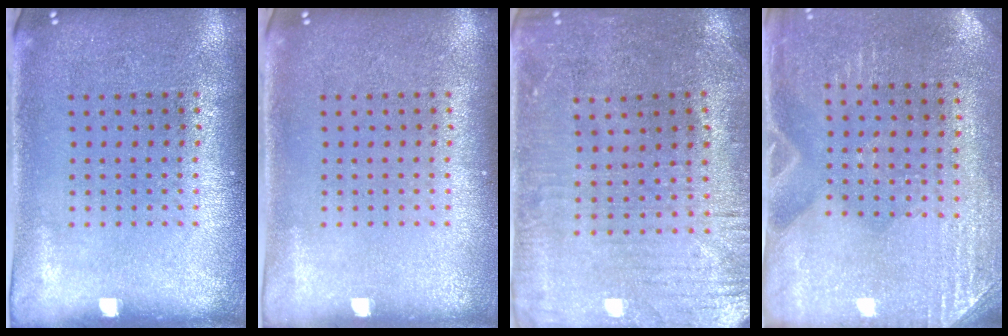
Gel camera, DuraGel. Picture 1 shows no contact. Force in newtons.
{"total": 0.0}
{"total": 0.9, "press": 0.7, "slide": 0.6}
{"total": 2.8, "press": 2.5, "slide": 1.2}